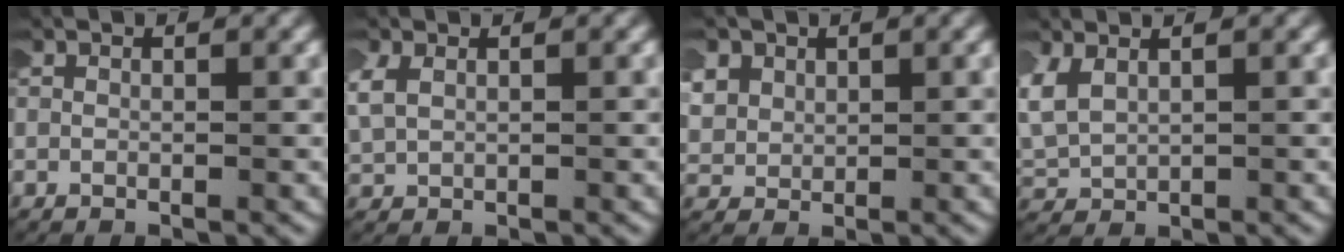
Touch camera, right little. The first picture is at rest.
{"total": 2.3, "force": [1.0, 1.6, 1.3], "torque": [-0.047, 0.003, 0.024]}
{"total": 3.3, "force": [1.2, 2.7, 1.4], "torque": [-0.051, -0.004, 0.025]}
{"total": 4.4, "force": [0.9, 3.6, 2.3], "torque": [-0.078, -0.006, 0.026]}